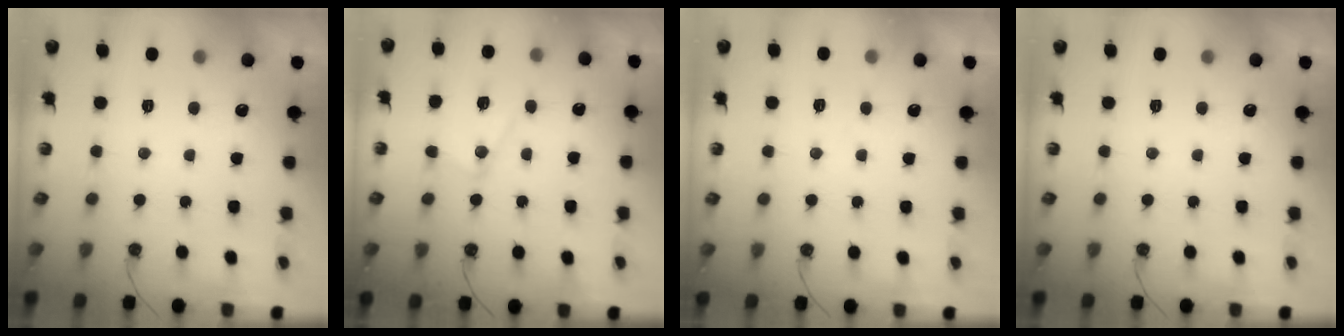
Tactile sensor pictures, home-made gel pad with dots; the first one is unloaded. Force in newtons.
{"total": 11.5, "press": 11.5, "slide": 0.6}
{"total": 3.7, "press": 3.6, "slide": 0.7}
{"total": 0.0}